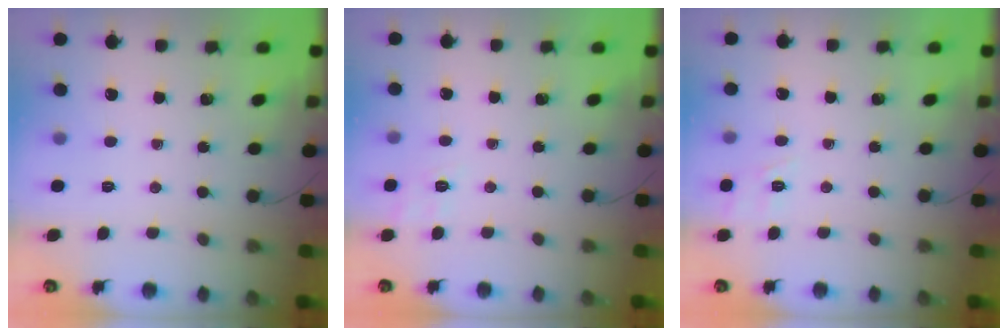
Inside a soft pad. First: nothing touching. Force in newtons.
{"total": 2.9, "press": 2.1, "slide": 2.0}
{"total": 2.8, "press": 2.2, "slide": 1.7}